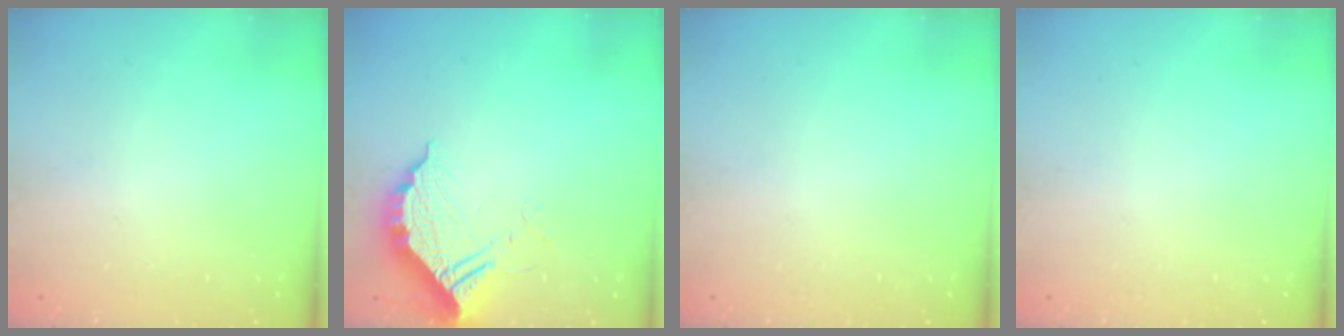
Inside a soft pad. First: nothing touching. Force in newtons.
{"total": 11.5, "press": 11.5, "slide": 1.1}
{"total": 0.0}
{"total": 0.0}